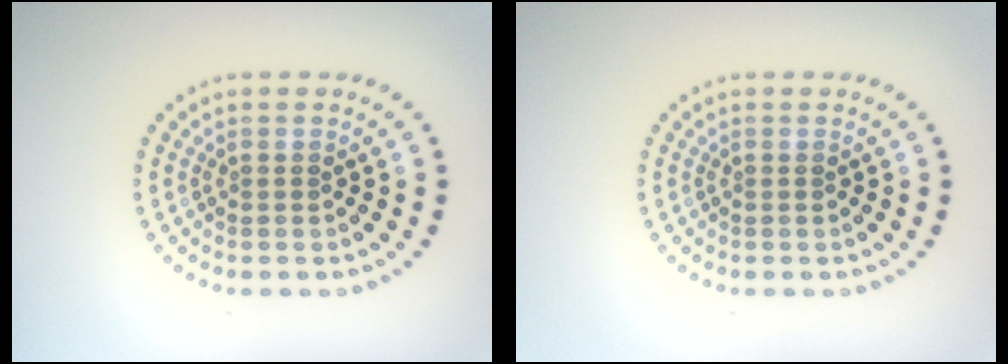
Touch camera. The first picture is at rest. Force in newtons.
{"total": 0.0}